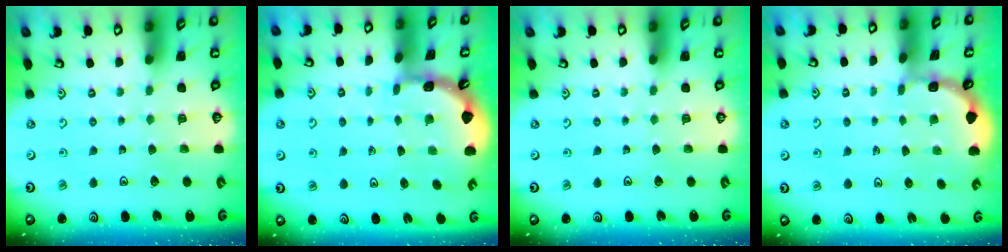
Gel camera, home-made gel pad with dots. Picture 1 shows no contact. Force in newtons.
{"total": 1.8, "press": 1.8, "slide": 0.1}
{"total": 0.0}
{"total": 1.2, "press": 1.2, "slide": 0.1}